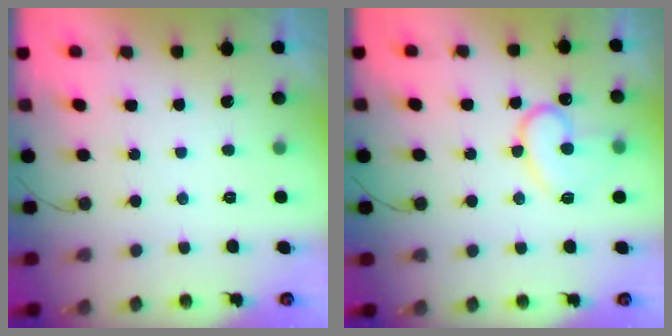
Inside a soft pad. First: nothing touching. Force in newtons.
{"total": 14.7, "press": 14.6, "slide": 1.5}